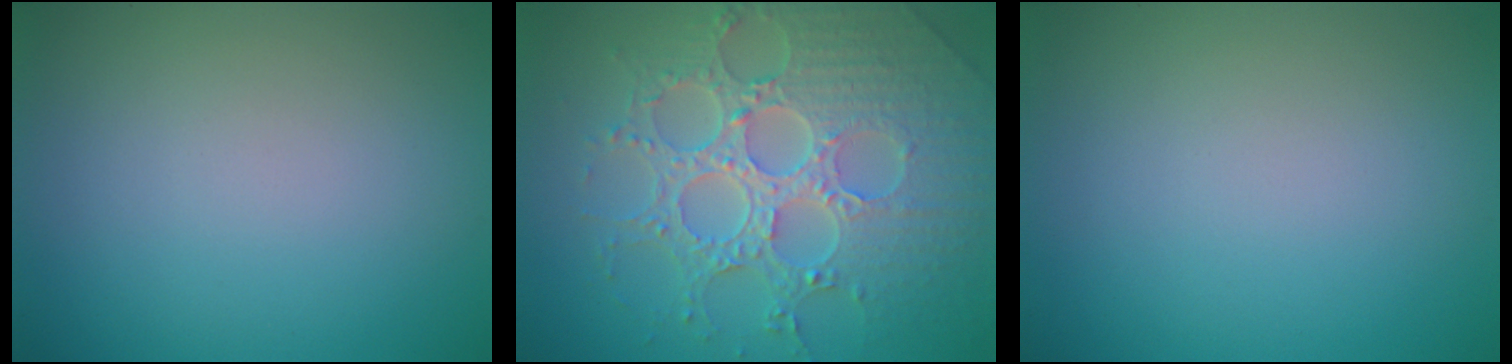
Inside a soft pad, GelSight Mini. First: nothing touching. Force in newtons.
{"total": 8.2, "press": 6.0, "slide": 5.6}
{"total": 0.0}